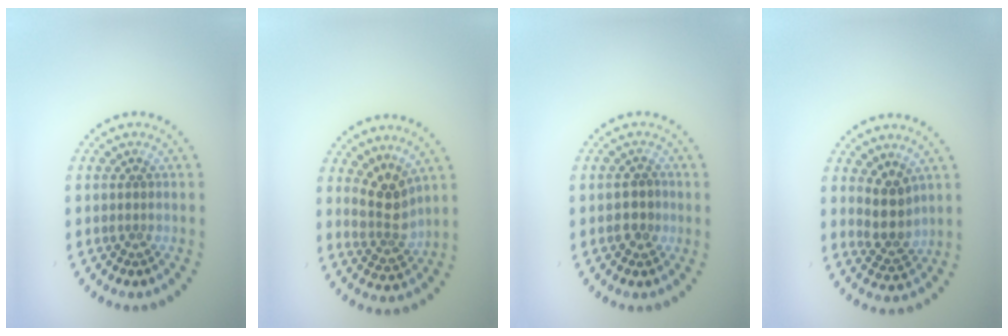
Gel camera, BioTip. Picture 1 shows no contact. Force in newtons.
{"total": 2.8, "press": 2.4, "slide": 1.5}
{"total": 1.9, "press": 1.7, "slide": 0.7}
{"total": 2.8, "press": 2.3, "slide": 1.6}